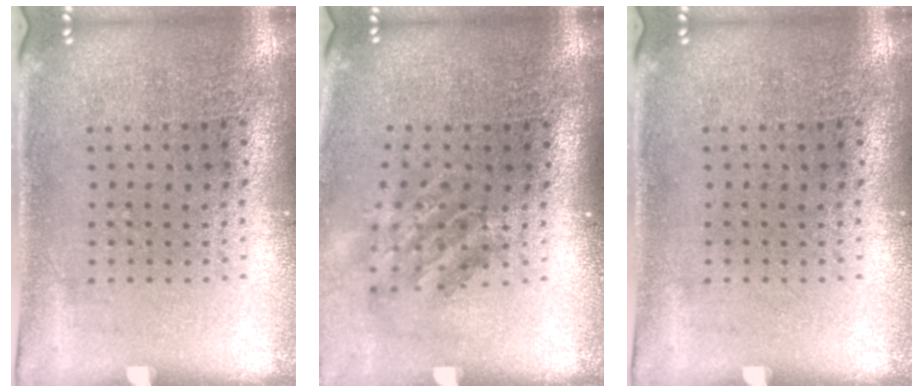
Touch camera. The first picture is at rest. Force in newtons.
{"total": 1.8, "press": 1.2, "slide": 1.3}
{"total": 0.0}